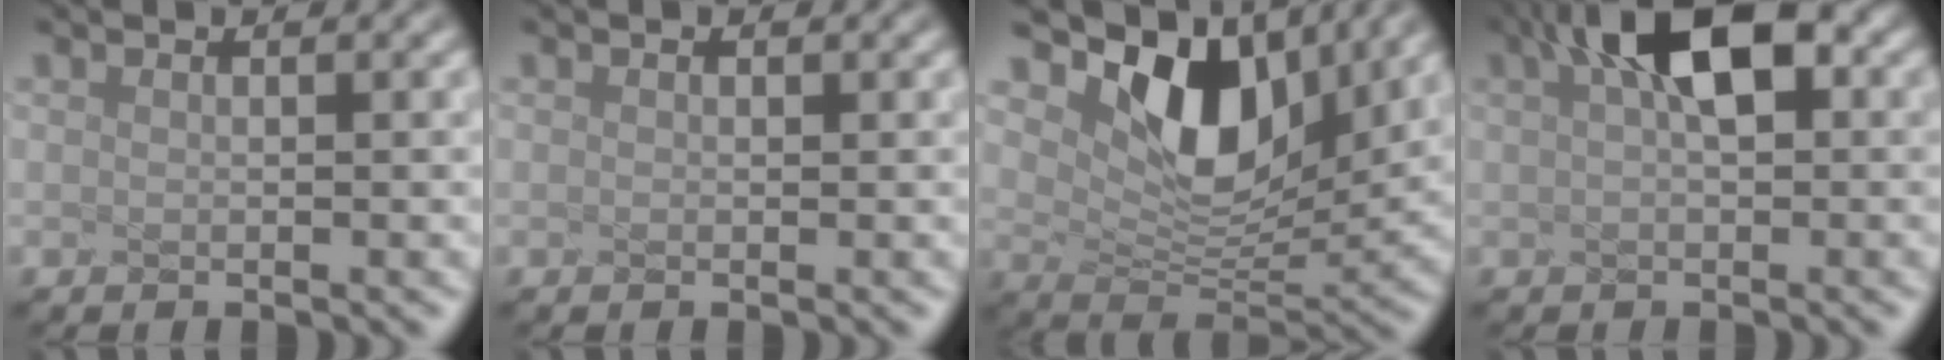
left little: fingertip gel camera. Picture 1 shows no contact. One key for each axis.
{"total": 0.0}
{"total": 6.3, "fx": 2.5, "fy": 3.8, "fz": 4.3, "tx": -0.105, "ty": -0.024, "tz": 0.088}
{"total": 4.5, "fx": 0.9, "fy": 1.4, "fz": 4.2, "tx": -0.094, "ty": 0.005, "tz": 0.048}